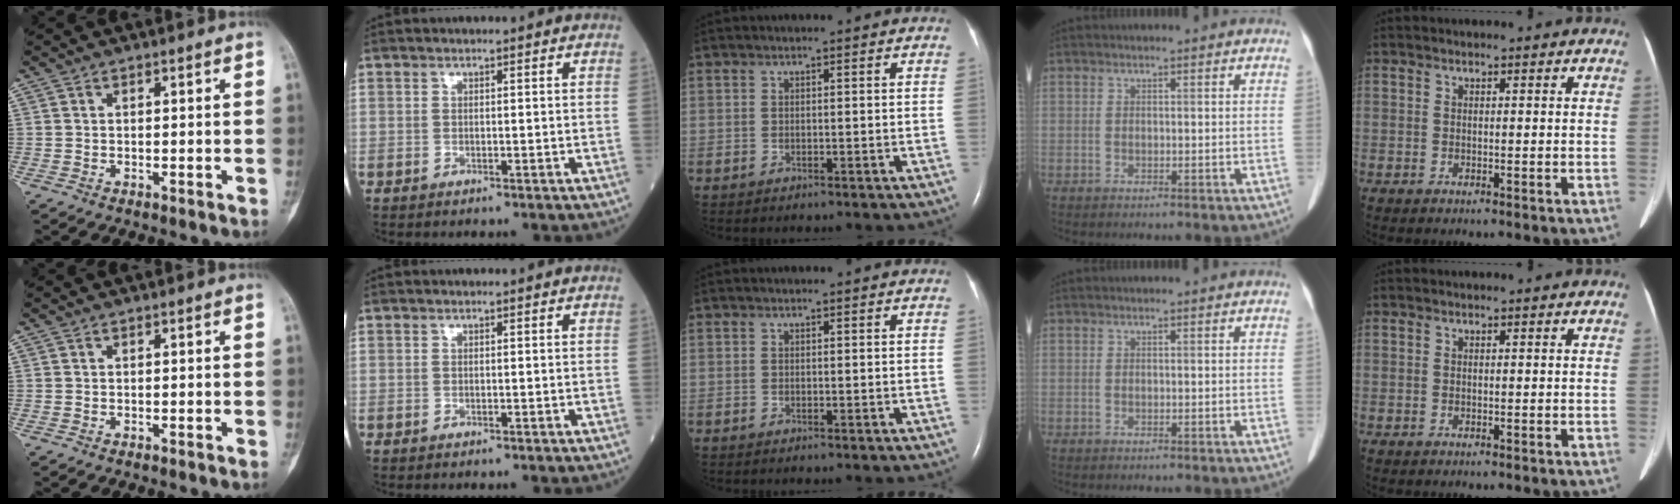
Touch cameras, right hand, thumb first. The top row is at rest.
{}